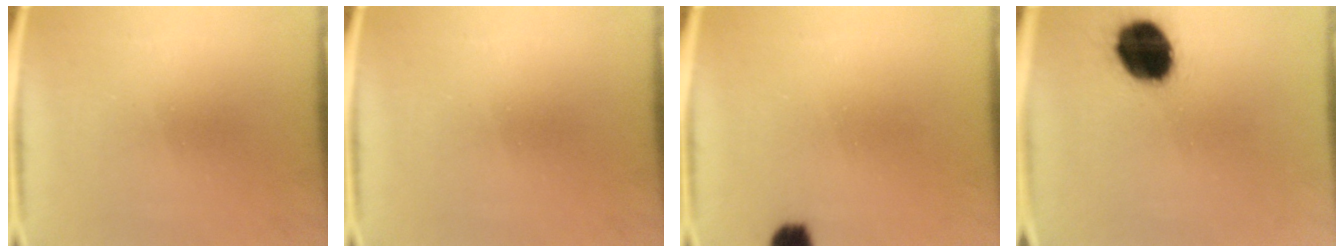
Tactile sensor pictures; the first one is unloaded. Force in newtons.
{"total": 0.0}
{"total": 3.8}
{"total": 16.1}